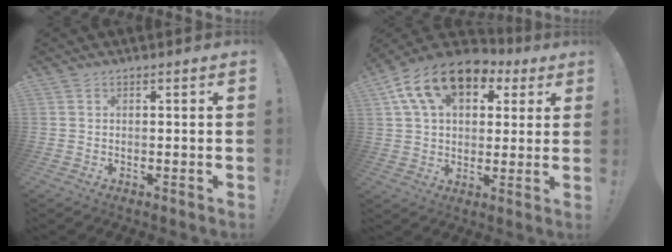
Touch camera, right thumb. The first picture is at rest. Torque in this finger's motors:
{"motor_torque": [1.71, 3.31, 0.22, 0.22, 0.16]}